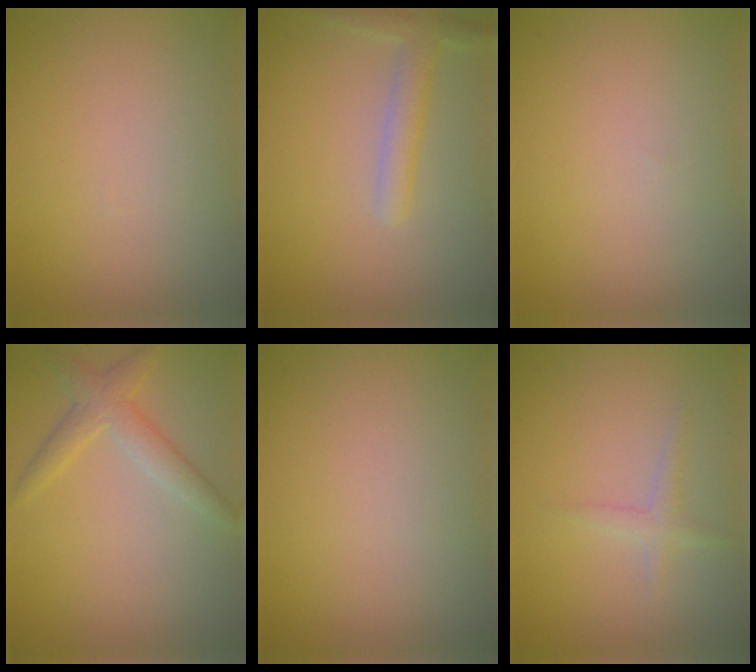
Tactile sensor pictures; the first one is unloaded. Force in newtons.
{"total": 2.4, "press": 2.4, "slide": 0.1}
{"total": 0.0}
{"total": 2.6, "press": 2.6, "slide": 0.2}
{"total": 0.0}
{"total": 1.3, "press": 1.3, "slide": 0.1}